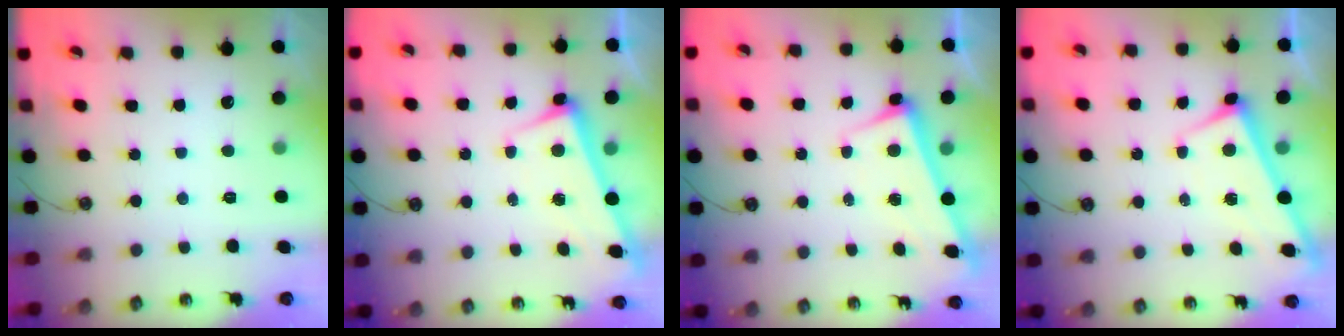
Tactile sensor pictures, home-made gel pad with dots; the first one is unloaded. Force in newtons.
{"total": 2.6, "press": 2.5, "slide": 0.7}
{"total": 2.6, "press": 2.5, "slide": 0.7}
{"total": 2.8, "press": 2.8, "slide": 0.3}